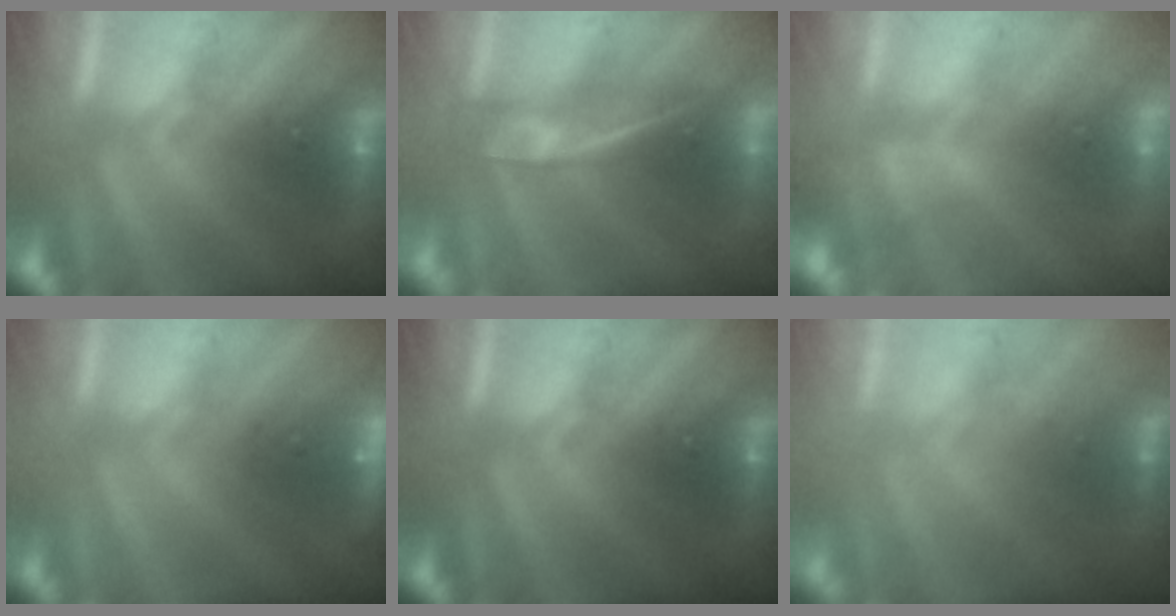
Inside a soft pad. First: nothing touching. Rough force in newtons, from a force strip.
{"total": 2.4}
{"total": 3.3}
{"total": 2.3}
{"total": 0.0}
{"total": 2.4}